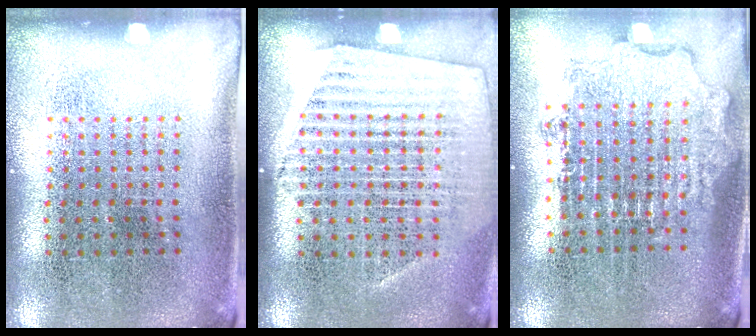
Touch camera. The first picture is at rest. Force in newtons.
{"total": 1.5, "press": 1.3, "slide": 0.6}
{"total": 1.9, "press": 1.5, "slide": 1.1}